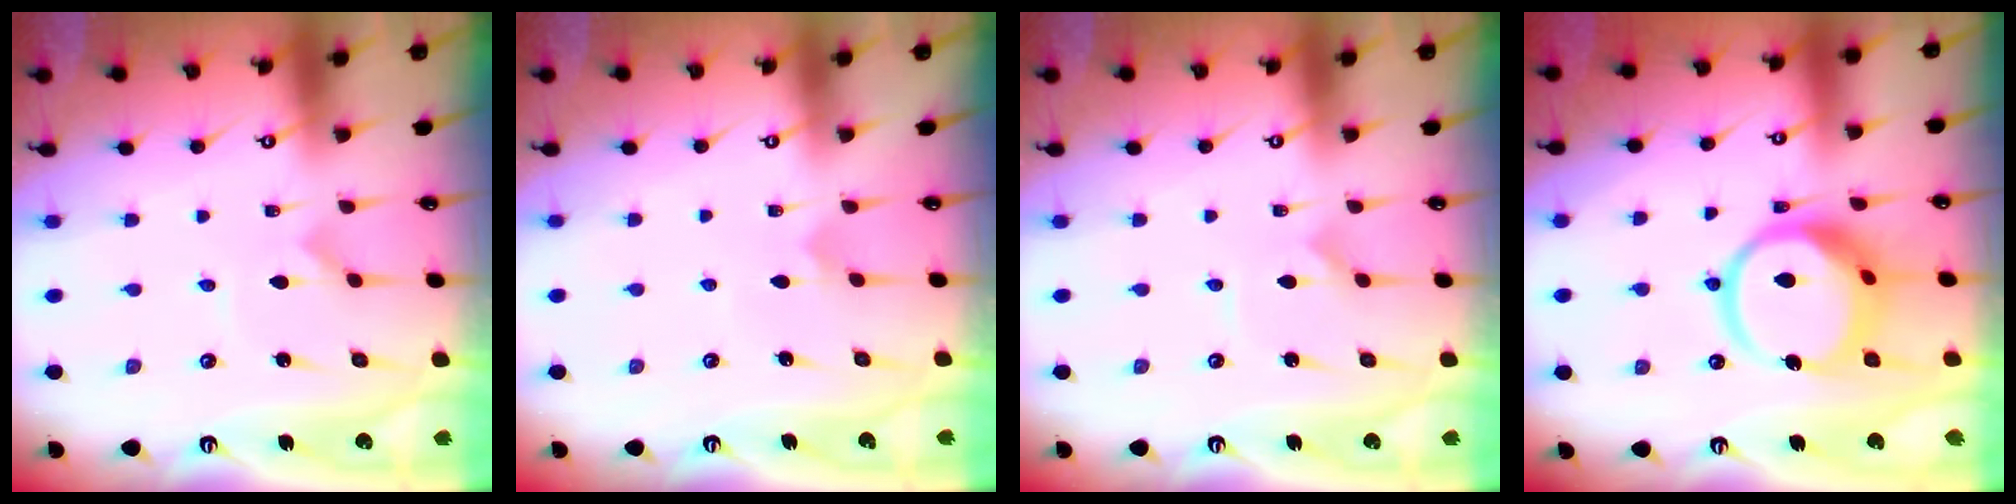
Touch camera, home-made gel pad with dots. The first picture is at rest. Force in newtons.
{"total": 4.3, "press": 4.3, "slide": 0.3}
{"total": 1.4, "press": 1.4, "slide": 0.2}
{"total": 14.3, "press": 14.2, "slide": 1.7}